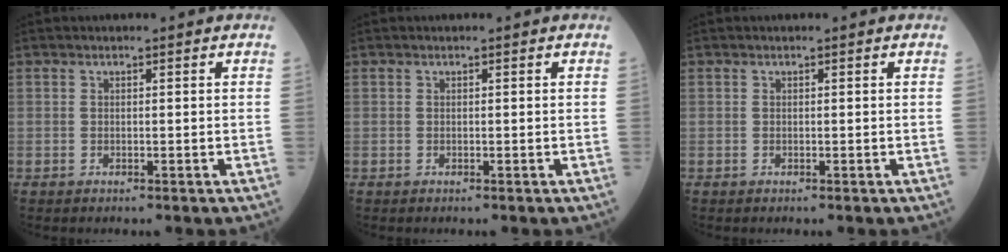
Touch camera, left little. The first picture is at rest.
{"total": 0.0}
{"total": 0.0}